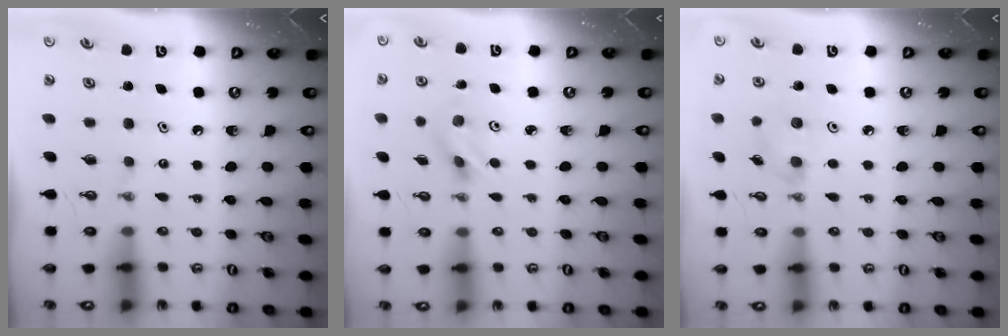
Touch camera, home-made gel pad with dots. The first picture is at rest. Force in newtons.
{"total": 3.6, "press": 2.9, "slide": 2.1}
{"total": 5.9, "press": 4.2, "slide": 4.1}